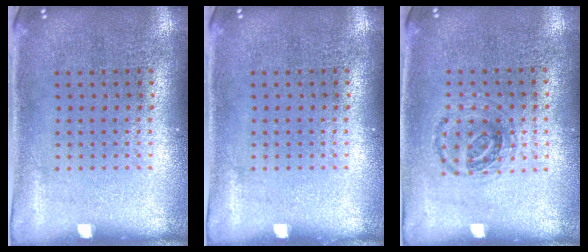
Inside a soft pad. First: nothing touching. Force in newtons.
{"total": 0.0}
{"total": 0.9, "press": 0.9, "slide": 0.1}